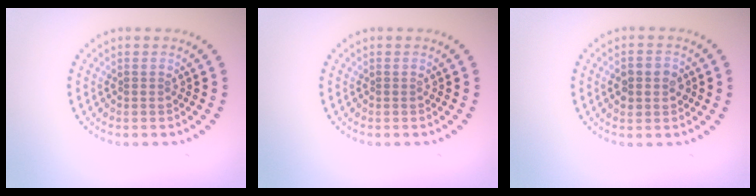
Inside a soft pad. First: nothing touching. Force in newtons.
{"total": 0.0}
{"total": 2.7, "press": 2.7, "slide": 0.2}